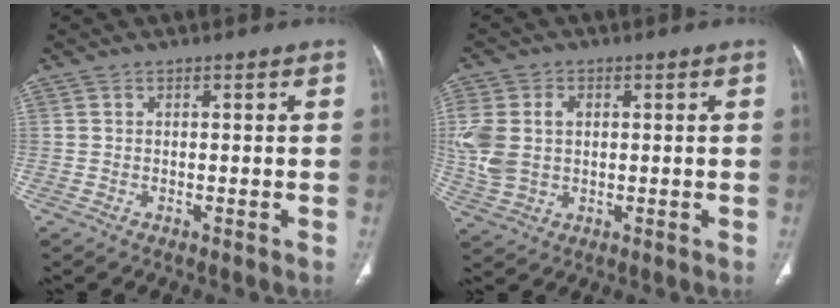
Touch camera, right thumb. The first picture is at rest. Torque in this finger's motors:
{"motor_torque": [1.58, 1.53, 1.46, 0.31, 0.13]}